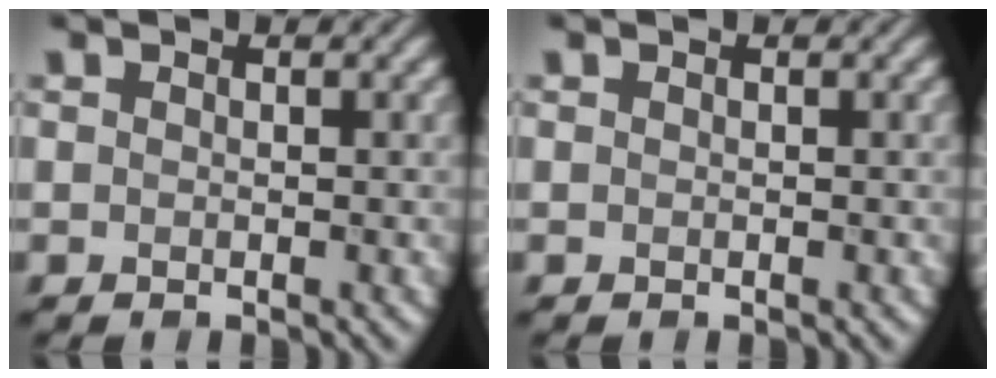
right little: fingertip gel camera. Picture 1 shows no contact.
{"total": 0.0}